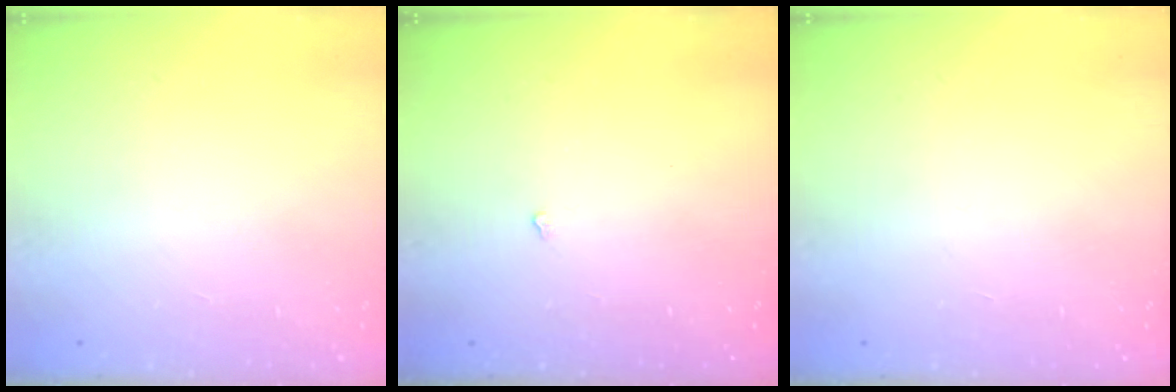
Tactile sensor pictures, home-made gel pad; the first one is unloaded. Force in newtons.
{"total": 2.4, "press": 2.3, "slide": 0.4}
{"total": 0.0}